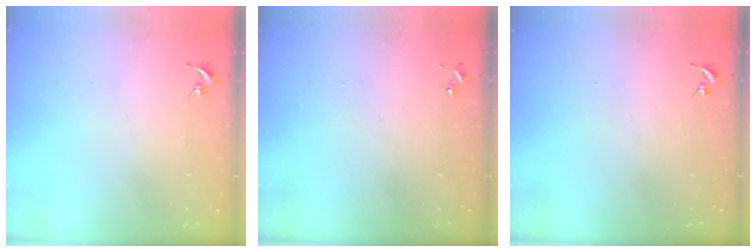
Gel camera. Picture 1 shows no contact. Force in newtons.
{"total": 0.0}
{"total": 0.0}